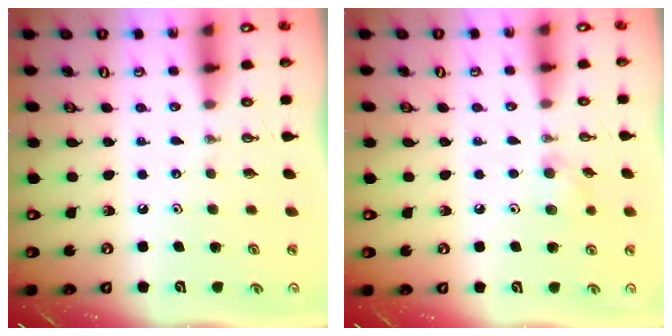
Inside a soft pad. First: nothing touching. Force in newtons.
{"total": 6.8, "press": 6.8, "slide": 0.8}